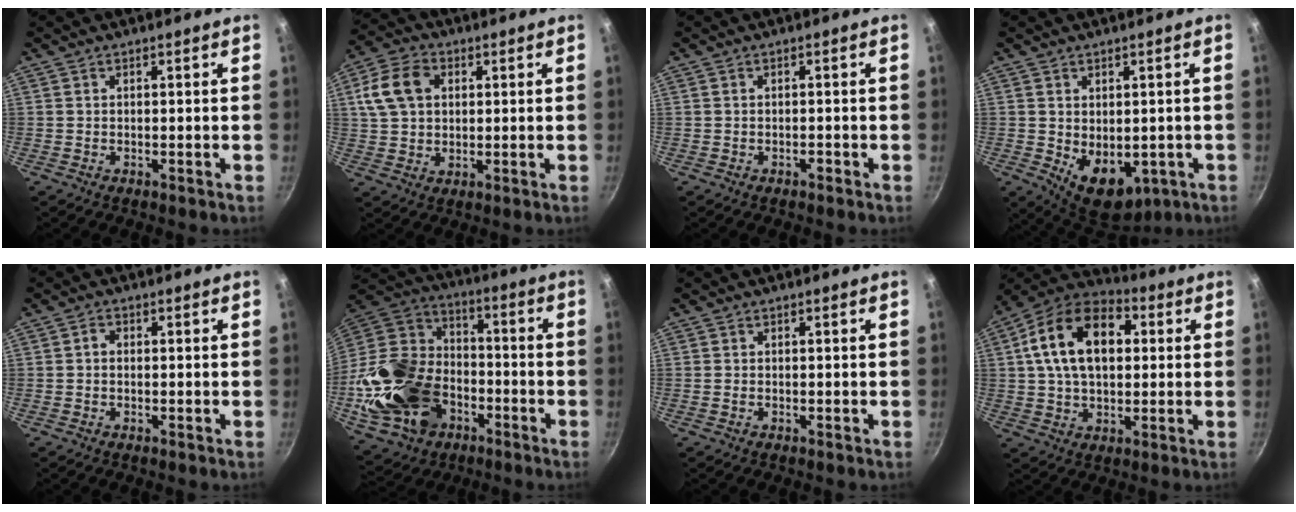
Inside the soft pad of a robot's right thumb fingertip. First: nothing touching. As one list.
[{"total": 10.4, "force": [2.7, 7.7, 6.5], "torque": [-0.114, 0.006, 0.042]}, {"total": 0.7, "force": [-0.6, 0.3, 0.3], "torque": [-0.007, 0.006, -0.007]}, {"total": 10.3, "force": [-1.9, 6.9, 7.4], "torque": [-0.081, -0.014, -0.004]}, {"total": 1.5, "force": [-0.1, 1.1, 0.9], "torque": [-0.018, 0.006, -0.005]}, {"total": 24.9, "force": [-7.4, 18.0, 15.5], "torque": [-0.283, 0.054, -0.123]}, {"total": 0.5, "force": [-0.1, 0.4, 0.3], "torque": [-0.006, 0.001, -0.003]}, {"total": 18.7, "force": [3.9, 12.0, 13.9], "torque": [-0.213, 0.022, 0.050]}]